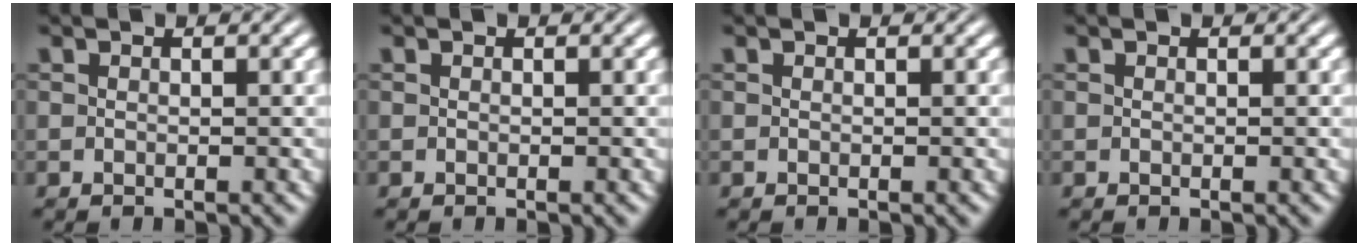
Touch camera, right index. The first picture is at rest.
{"total": 0.0}
{"total": 0.0}
{"total": 0.0}